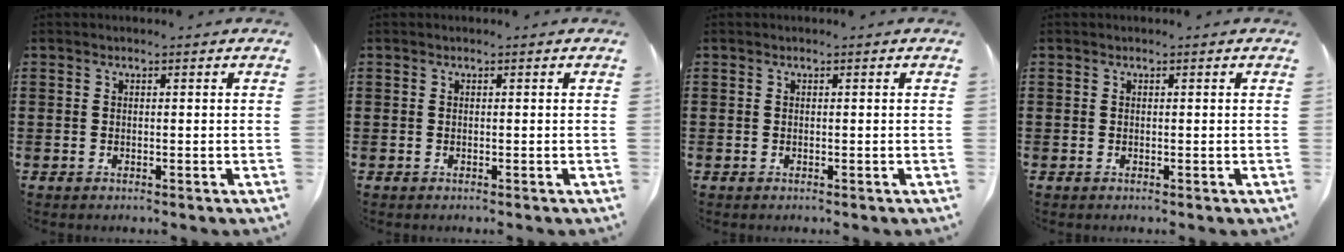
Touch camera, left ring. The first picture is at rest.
{"total": 0.0}
{"total": 0.0}
{"total": 0.0}